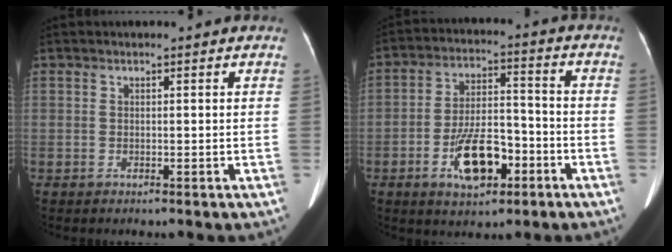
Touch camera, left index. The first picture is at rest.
{"total": 10.2, "force": [-4.6, 4.4, 8.0], "torque": [-0.154, 0.008, -0.075]}